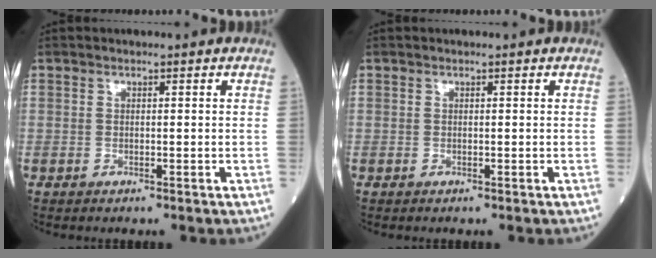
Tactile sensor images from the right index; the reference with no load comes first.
{"total": 0.0}